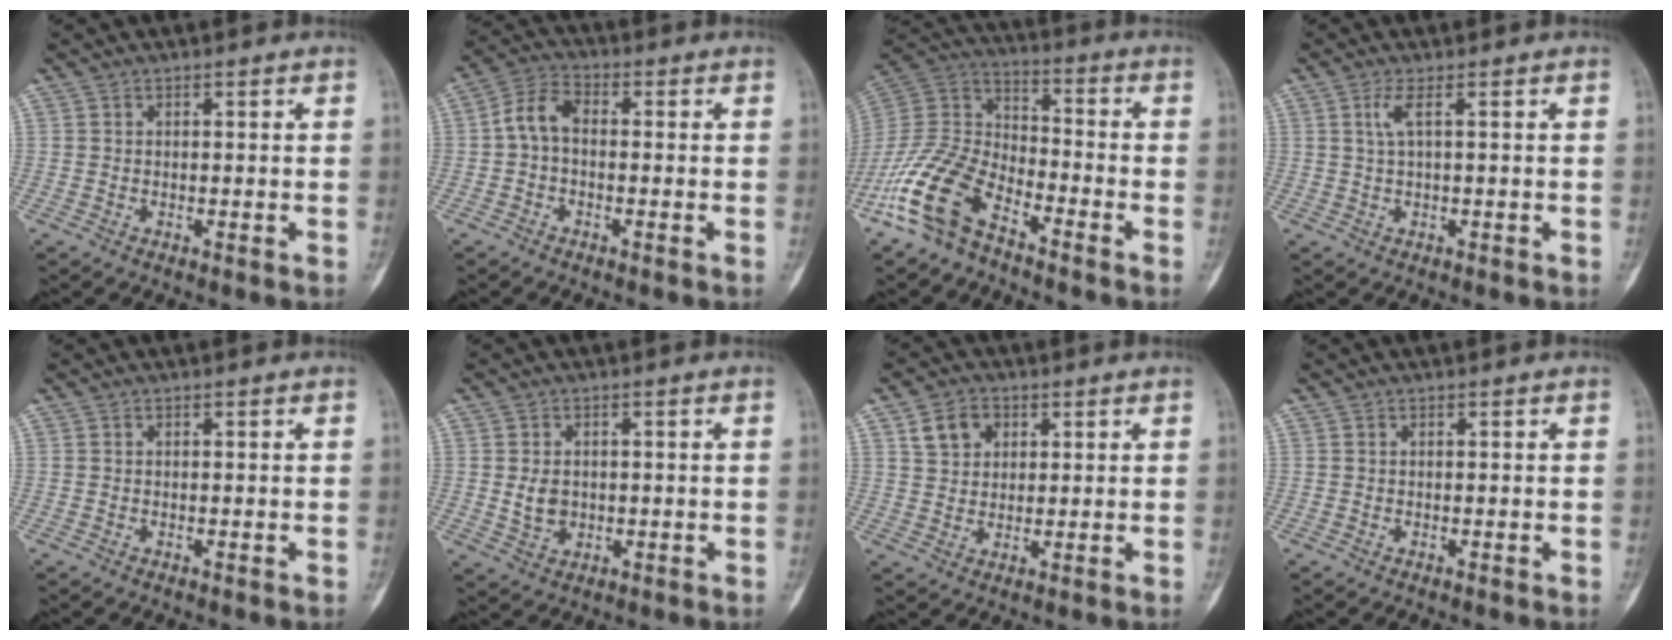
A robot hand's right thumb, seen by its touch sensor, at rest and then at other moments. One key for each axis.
{"total": 5.9, "fx": -0.3, "fy": 3.7, "fz": 4.6, "tx": -0.085, "ty": 0.020, "tz": -0.018}
{"total": 15.2, "fx": -9.5, "fy": 7.2, "fz": 9.4, "tx": -0.193, "ty": 0.060, "tz": -0.195}
{"total": 2.2, "fx": 0.7, "fy": 0.1, "fz": 2.1, "tx": -0.061, "ty": 0.006, "tz": 0.018}
{"total": 0.0}
{"total": 4.2, "fx": 0.1, "fy": 3.3, "fz": 2.6, "tx": -0.032, "ty": -0.004, "tz": 0.012}
{"total": 5.9, "fx": 2.6, "fy": 4.6, "fz": 2.8, "tx": -0.028, "ty": -0.004, "tz": 0.046}
{"total": 0.0}